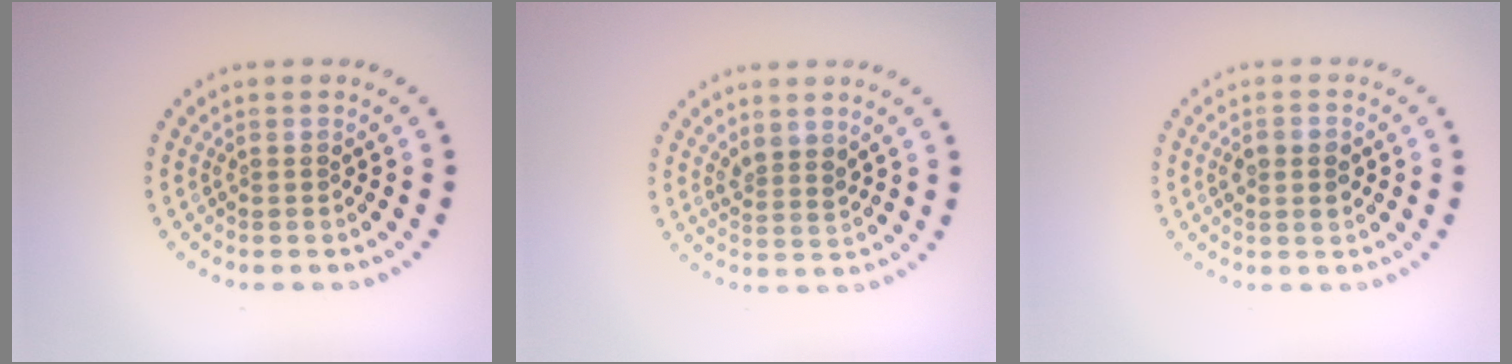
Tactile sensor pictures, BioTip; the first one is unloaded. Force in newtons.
{"total": 1.9, "press": 1.6, "slide": 1.0}
{"total": 1.9, "press": 1.9, "slide": 0.2}